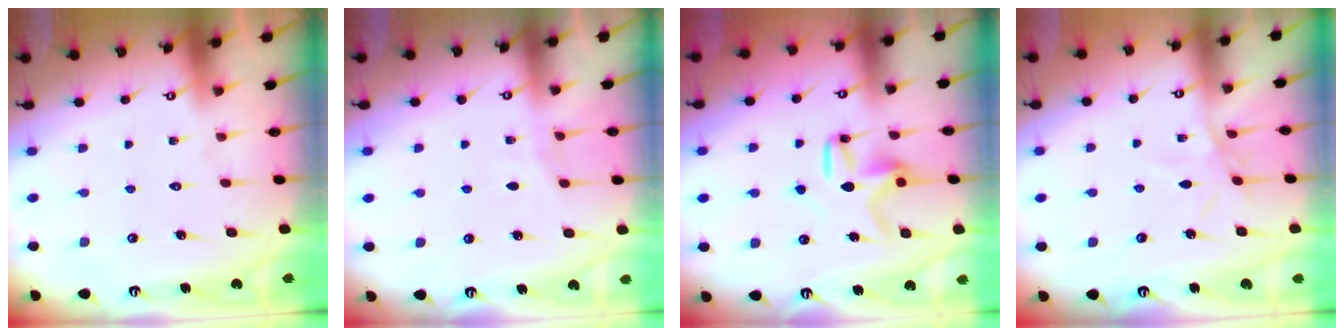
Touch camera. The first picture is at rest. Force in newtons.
{"total": 3.2, "press": 3.1, "slide": 0.4}
{"total": 10.1, "press": 10.1, "slide": 0.3}
{"total": 3.5, "press": 3.5, "slide": 0.2}